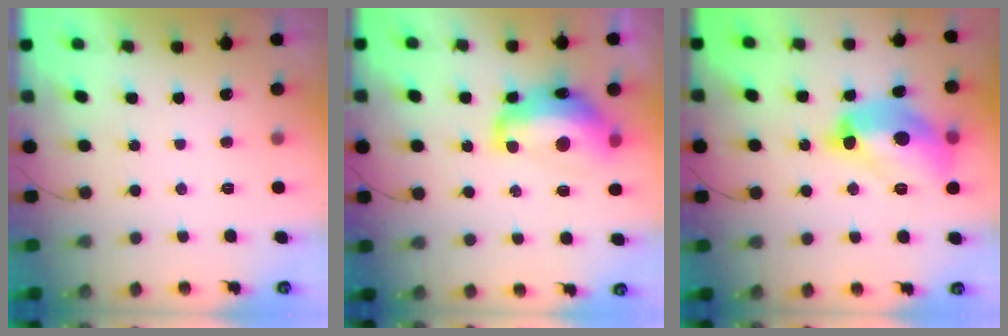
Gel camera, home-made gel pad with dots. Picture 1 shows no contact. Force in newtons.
{"total": 15.8, "press": 15.8, "slide": 1.2}
{"total": 16.1, "press": 16.1, "slide": 1.8}